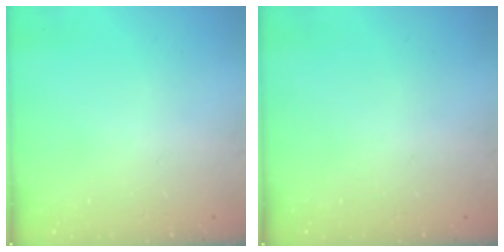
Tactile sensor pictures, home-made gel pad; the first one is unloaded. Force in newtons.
{"total": 0.0}